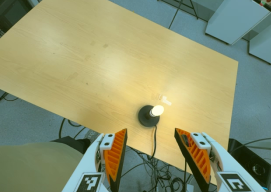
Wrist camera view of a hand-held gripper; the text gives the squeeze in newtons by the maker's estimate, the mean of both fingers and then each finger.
{"total": 0.0}